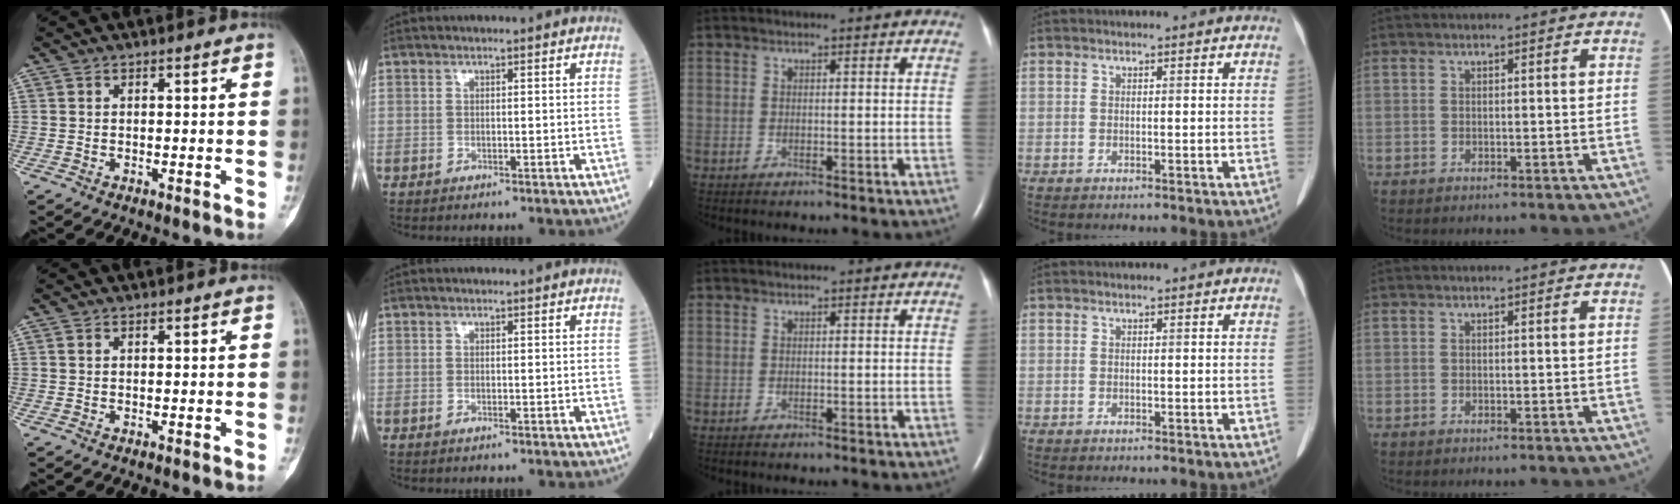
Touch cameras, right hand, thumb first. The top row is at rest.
{}